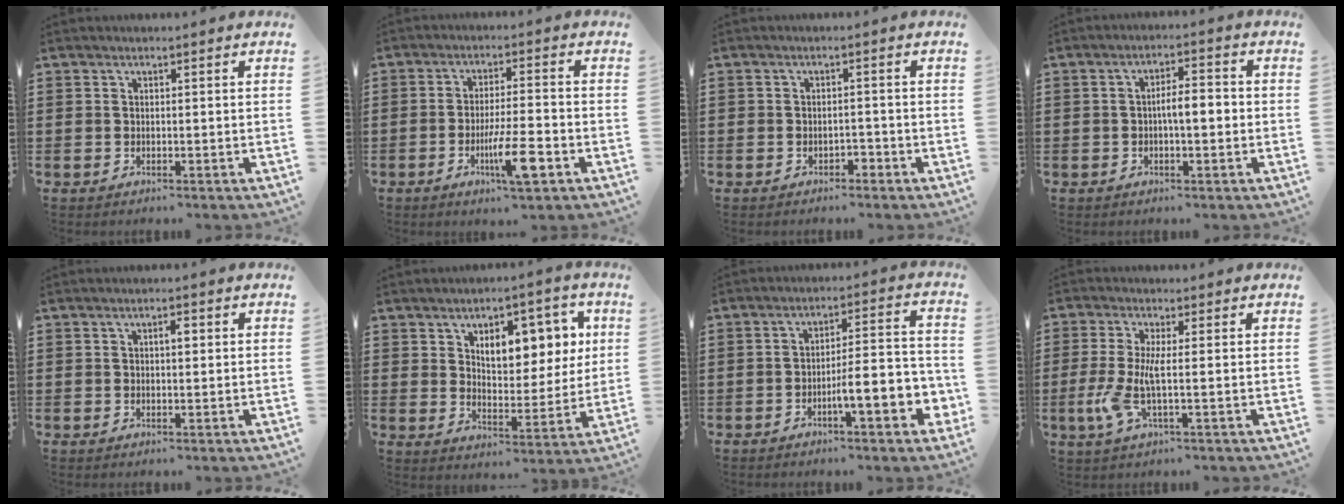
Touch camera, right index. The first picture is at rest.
{"total": 7.5, "force": [-3.3, 1.2, 6.6], "torque": [-0.122, -0.008, -0.058]}
{"total": 1.4, "force": [-1.3, 0.6, -0.1], "torque": [-0.004, 0.002, -0.028]}
{"total": 4.0, "force": [-0.7, 1.0, 3.8], "torque": [-0.067, 0.008, -0.015]}
{"total": 1.5, "force": [0.2, 0.3, 1.4], "torque": [-0.020, 0.000, 0.000]}
{"total": 8.3, "force": [3.6, 4.6, 5.8], "torque": [-0.091, -0.006, 0.055]}
{"total": 8.0, "force": [-3.5, 1.6, 7.0], "torque": [-0.106, -0.008, -0.061]}
{"total": 5.5, "force": [-1.1, 0.6, 5.3], "torque": [-0.130, -0.020, -0.029]}